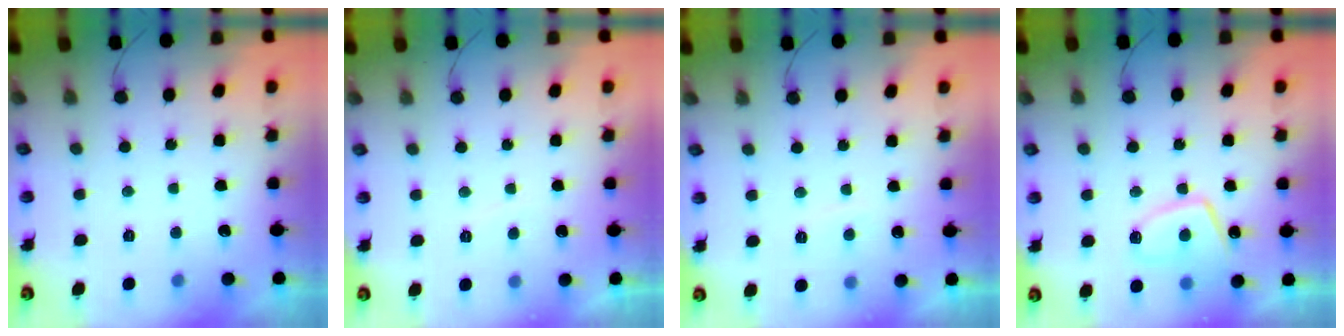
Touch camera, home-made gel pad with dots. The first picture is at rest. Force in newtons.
{"total": 0.5, "press": 0.2, "slide": 0.5}
{"total": 0.6, "press": 0.3, "slide": 0.5}
{"total": 10.0, "press": 9.9, "slide": 1.2}